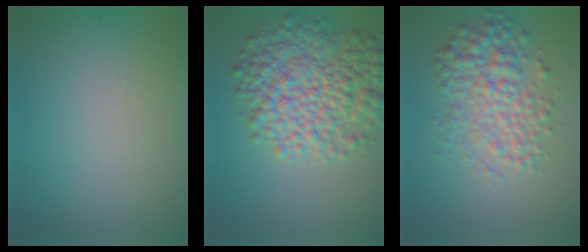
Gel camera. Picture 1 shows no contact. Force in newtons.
{"total": 8.5, "press": 8.5, "slide": 0.3}
{"total": 5.8, "press": 5.8, "slide": 0.0}